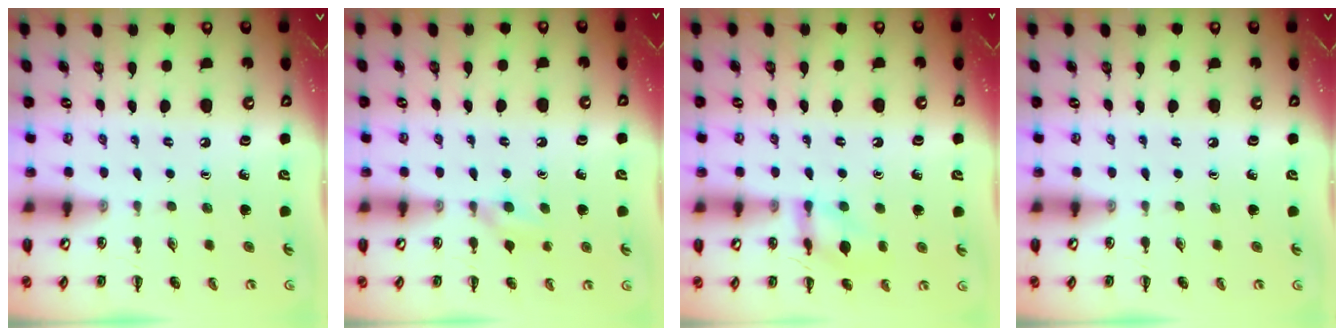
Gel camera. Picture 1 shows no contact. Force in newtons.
{"total": 4.9, "press": 4.6, "slide": 1.8}
{"total": 11.4, "press": 11.4, "slide": 0.9}
{"total": 0.0}